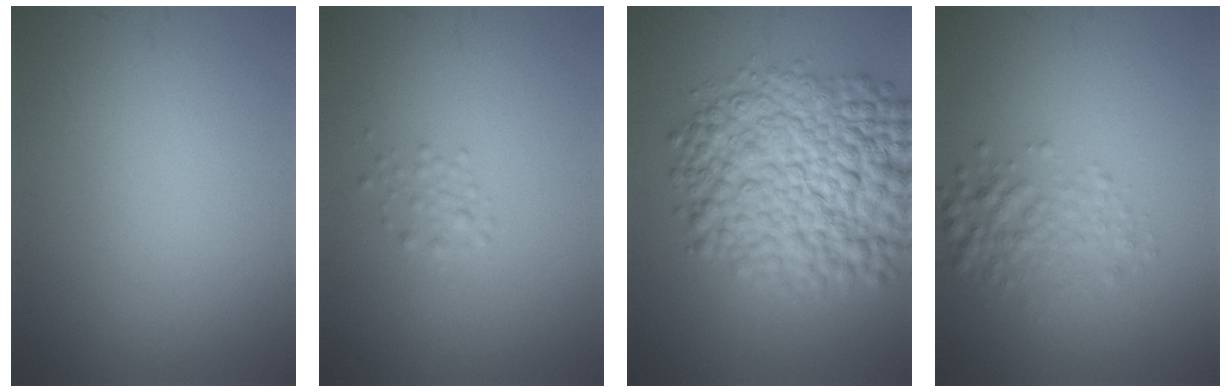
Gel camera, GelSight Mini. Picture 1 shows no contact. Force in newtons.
{"total": 1.1, "press": 1.1, "slide": 0.1}
{"total": 12.4, "press": 12.4, "slide": 0.3}
{"total": 2.8, "press": 2.8, "slide": 0.0}